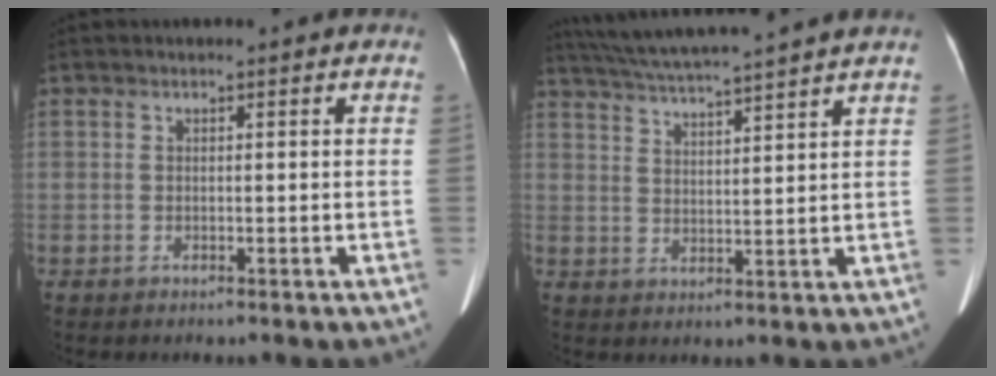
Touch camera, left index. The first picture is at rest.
{"total": 12.0, "force": [10.7, -1.4, 5.3], "torque": [-0.103, 0.009, 0.165]}